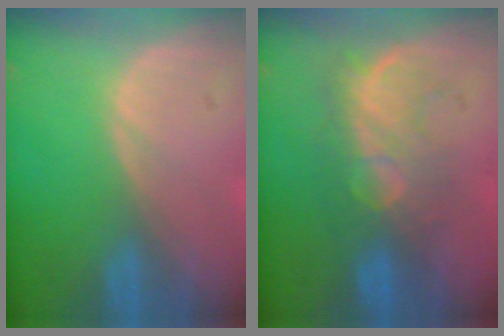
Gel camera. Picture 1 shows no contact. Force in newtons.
{"total": 8.1, "press": 7.9, "slide": 1.9}